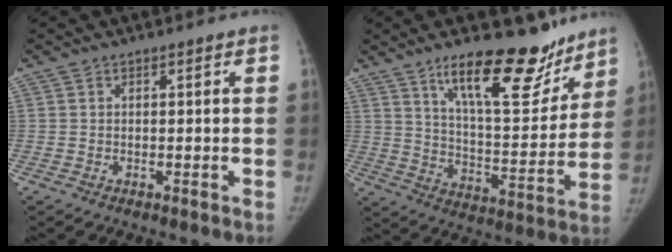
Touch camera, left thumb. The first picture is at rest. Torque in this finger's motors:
{"motor_torque": [0.17, 0.38, 1.49, -1.28, 0.18]}